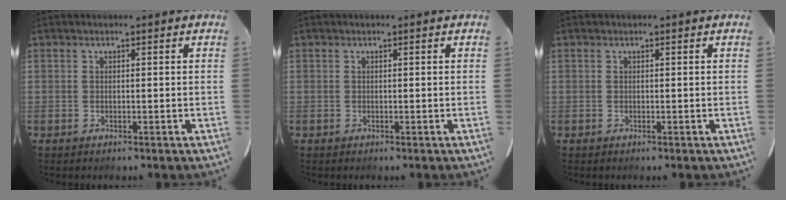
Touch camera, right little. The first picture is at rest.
{"total": 0.0}
{"total": 0.0}